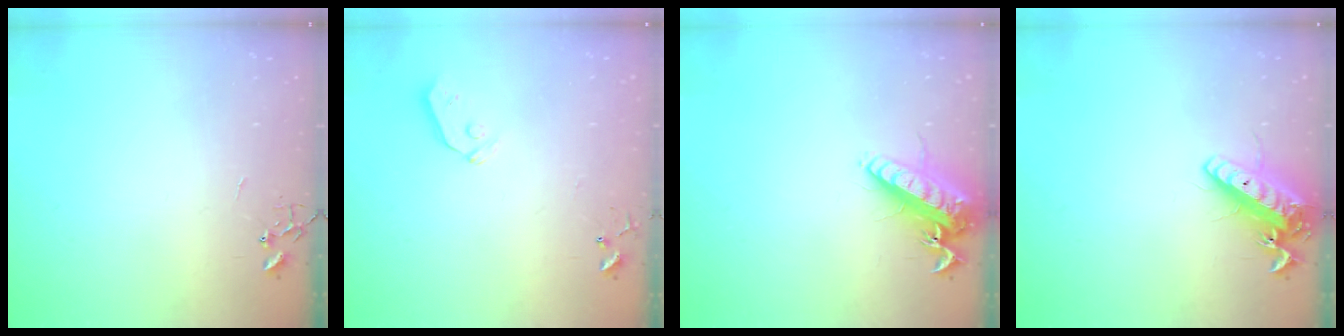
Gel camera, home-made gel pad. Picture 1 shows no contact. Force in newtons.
{"total": 4.9, "press": 4.8, "slide": 0.9}
{"total": 15.9, "press": 15.5, "slide": 3.3}
{"total": 14.1, "press": 13.9, "slide": 2.4}